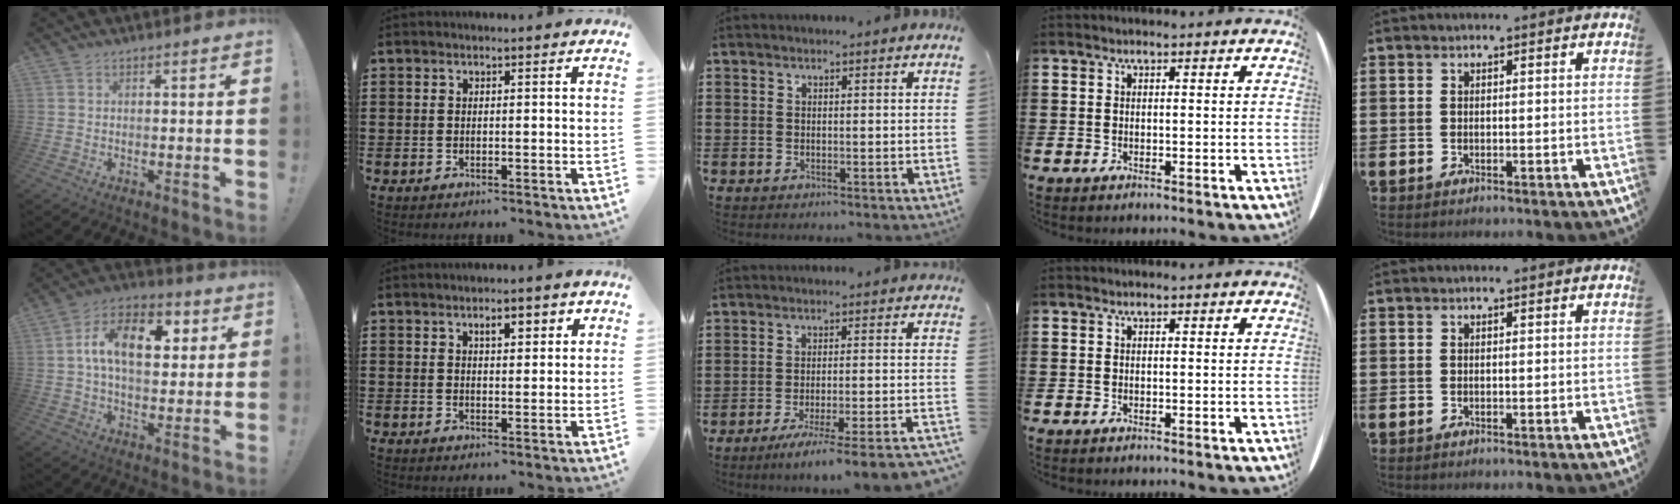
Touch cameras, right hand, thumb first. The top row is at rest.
{"thumb": {"total": 15.6, "force": [3.6, 9.3, 12.0], "torque": [-0.193, 0.007, 0.062]}, "index": {"total": 3.1, "force": [1.4, 1.3, 2.4], "torque": [-0.037, 0.001, 0.018]}, "middle": {"total": 5.9, "force": [-5.1, -0.9, 2.9], "torque": [-0.042, -0.020, -0.098]}}